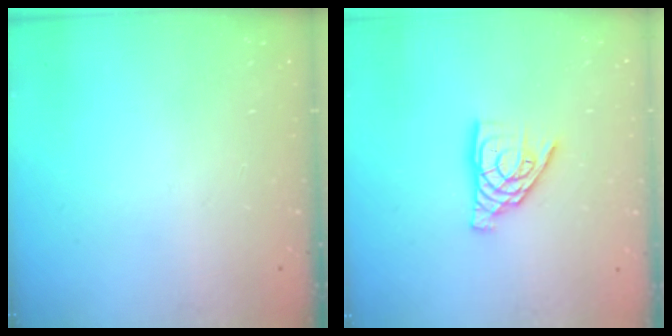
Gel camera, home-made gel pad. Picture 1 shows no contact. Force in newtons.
{"total": 10.8, "press": 10.8, "slide": 0.8}